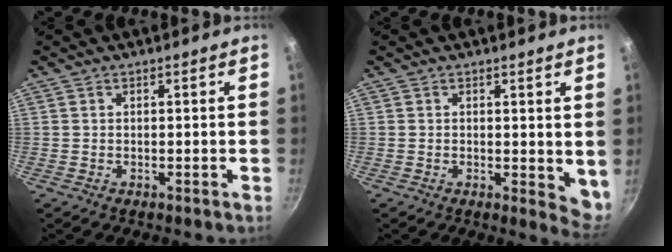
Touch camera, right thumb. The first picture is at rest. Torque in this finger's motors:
{"motor_torque": [-0.37, 0.58, 0.68, 0.14, 0.05]}